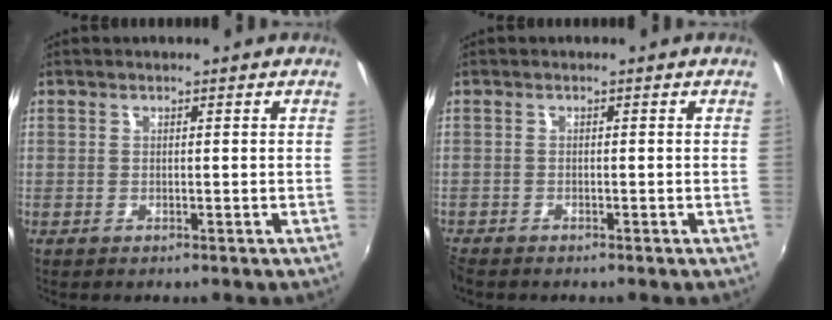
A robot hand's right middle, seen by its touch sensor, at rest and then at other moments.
{"total": 2.2, "force": [-2.0, 0.7, 0.5], "torque": [-0.018, -0.013, -0.041]}